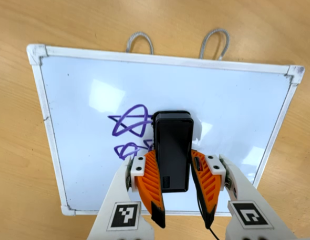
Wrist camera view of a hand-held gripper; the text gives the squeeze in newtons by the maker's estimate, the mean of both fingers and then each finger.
{"total": 9.7, "left": 9.1, "right": 10.4}